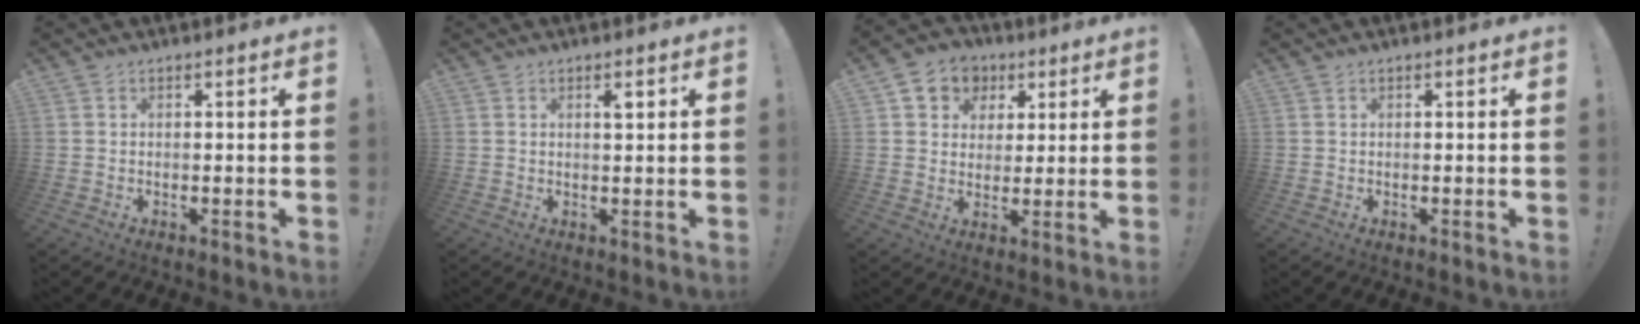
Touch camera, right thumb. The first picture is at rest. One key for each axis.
{"total": 1.7, "fx": 0.9, "fy": 0.4, "fz": 1.4, "tx": -0.007, "ty": -0.007, "tz": 0.011}
{"total": 8.2, "fx": 2.8, "fy": 7.4, "fz": 2.2, "tx": -0.037, "ty": -0.008, "tz": 0.061}
{"total": 0.0}